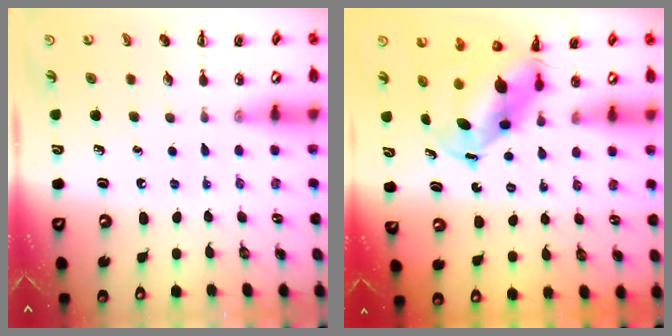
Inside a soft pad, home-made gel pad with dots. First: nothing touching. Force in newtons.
{"total": 7.4, "press": 7.1, "slide": 1.9}